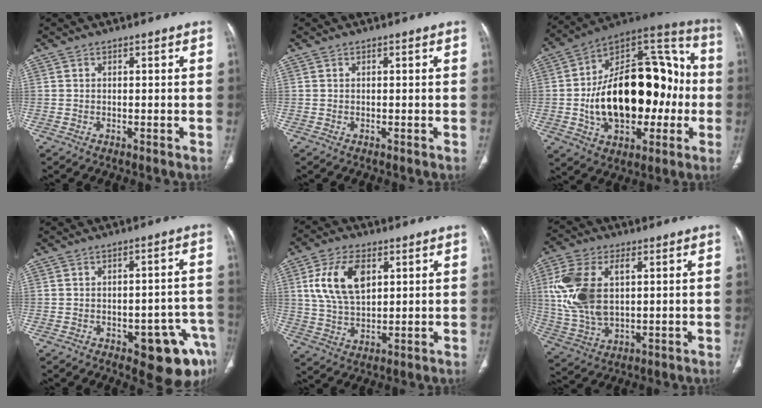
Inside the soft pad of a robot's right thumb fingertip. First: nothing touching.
{"total": 0.0}
{"total": 30.7, "force": [-2.7, 18.0, 24.7], "torque": [-0.375, 0.041, -0.029]}
{"total": 12.4, "force": [-5.8, 5.1, 9.6], "torque": [-0.078, 0.036, -0.062]}
{"total": 11.9, "force": [3.7, 6.7, 9.1], "torque": [-0.167, -0.006, 0.075]}
{"total": 14.9, "force": [2.8, 8.7, 11.8], "torque": [-0.256, 0.001, 0.061]}